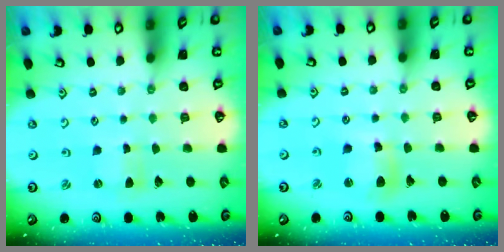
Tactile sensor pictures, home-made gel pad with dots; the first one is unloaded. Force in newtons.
{"total": 9.7, "press": 9.6, "slide": 1.2}